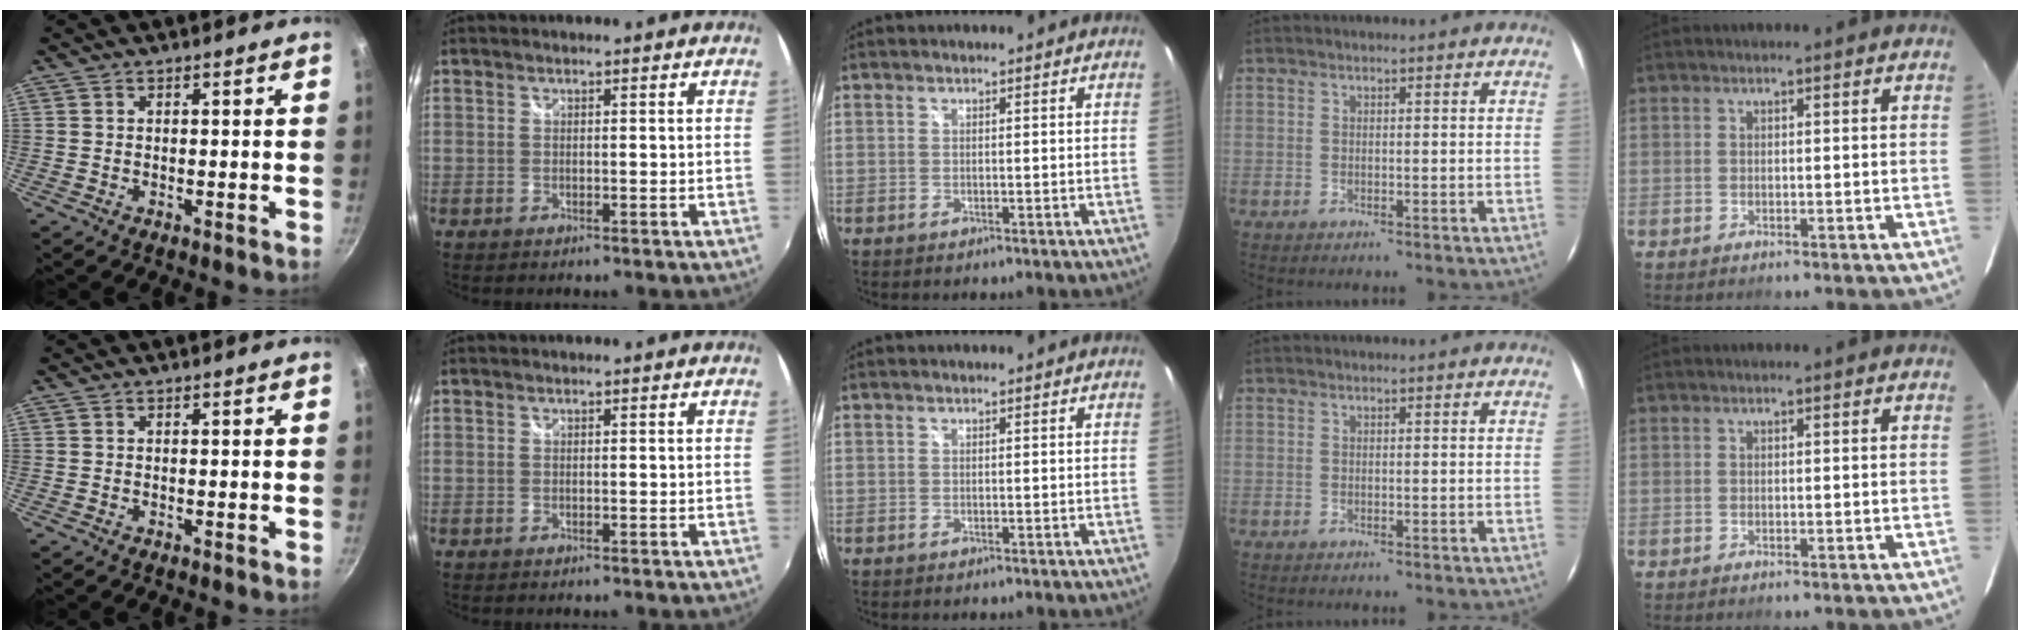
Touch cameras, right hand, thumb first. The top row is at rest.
{}